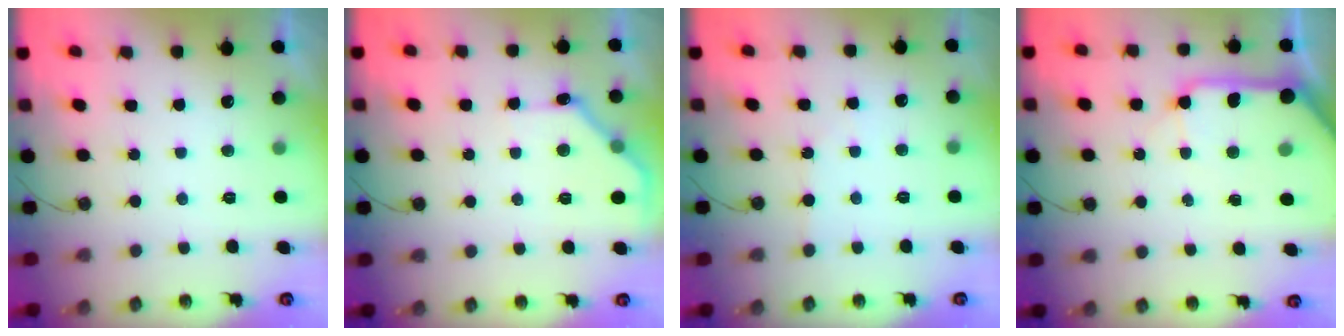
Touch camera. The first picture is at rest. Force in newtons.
{"total": 9.5, "press": 9.5, "slide": 0.5}
{"total": 2.6, "press": 2.6, "slide": 0.3}
{"total": 13.2, "press": 13.1, "slide": 2.1}